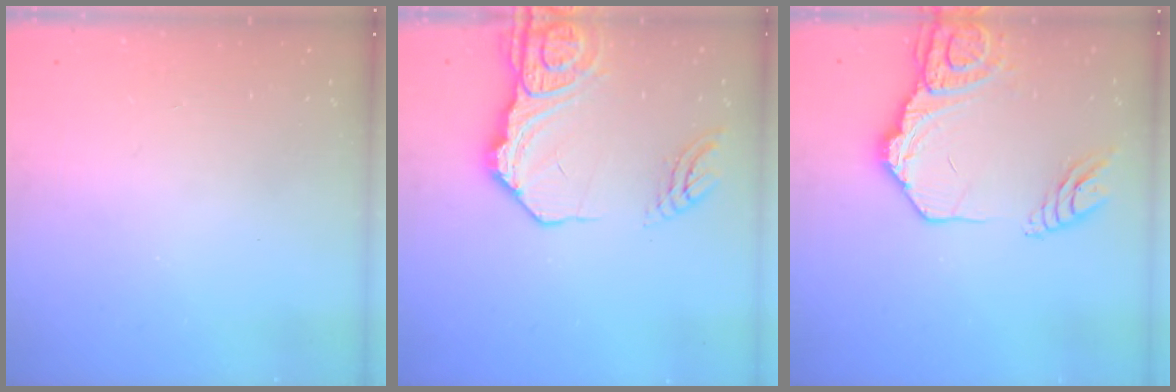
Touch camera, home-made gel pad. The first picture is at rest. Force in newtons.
{"total": 15.9, "press": 15.7, "slide": 1.8}
{"total": 16.9, "press": 16.8, "slide": 1.7}